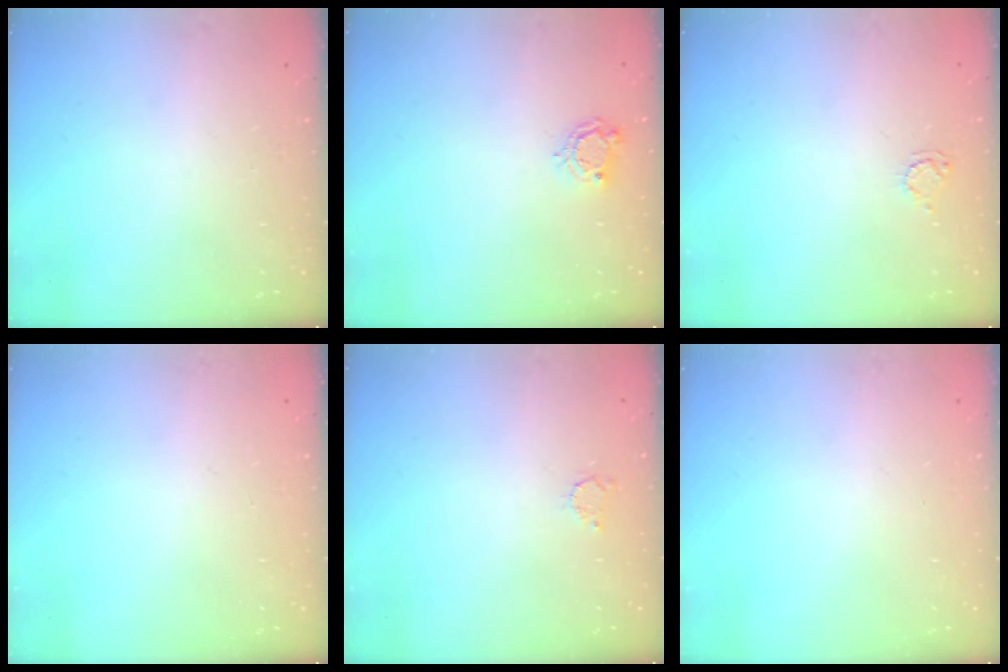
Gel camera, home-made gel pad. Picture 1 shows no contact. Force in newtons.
{"total": 5.7, "press": 5.7, "slide": 0.4}
{"total": 2.9, "press": 2.9, "slide": 0.3}
{"total": 0.0}
{"total": 2.4, "press": 2.4, "slide": 0.4}
{"total": 0.0}